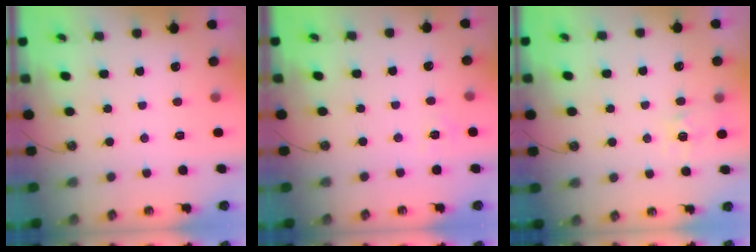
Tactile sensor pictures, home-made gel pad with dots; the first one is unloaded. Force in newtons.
{"total": 3.5, "press": 3.5, "slide": 0.5}
{"total": 5.3, "press": 5.3, "slide": 0.5}